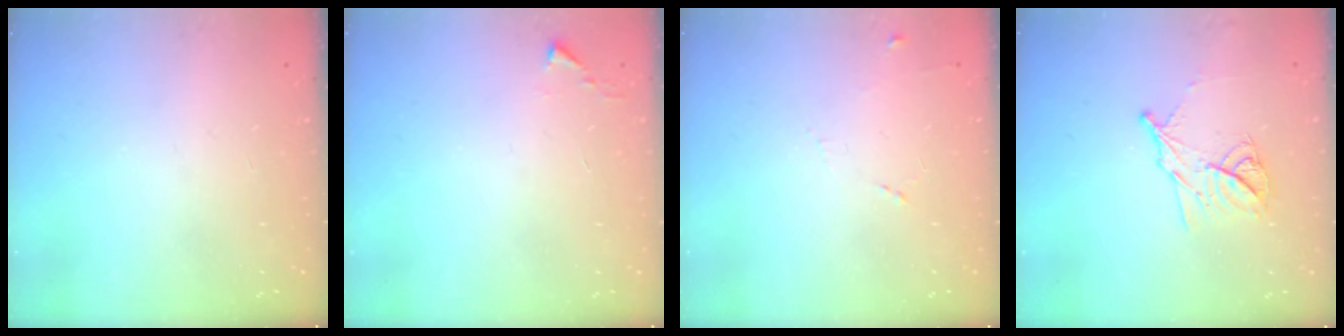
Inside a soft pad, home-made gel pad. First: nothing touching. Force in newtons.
{"total": 1.1, "press": 1.1, "slide": 0.1}
{"total": 5.4, "press": 5.3, "slide": 0.9}
{"total": 11.4, "press": 11.4, "slide": 0.3}